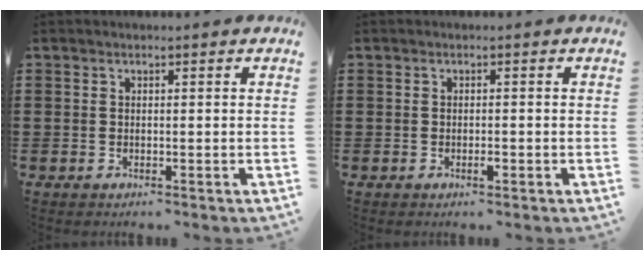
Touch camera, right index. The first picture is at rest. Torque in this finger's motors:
{"motor_torque": [0.49, 0.54, 0.02, 0.00]}